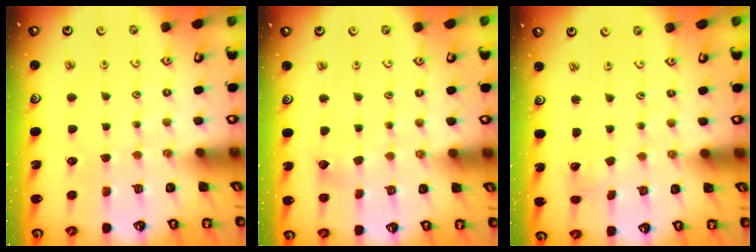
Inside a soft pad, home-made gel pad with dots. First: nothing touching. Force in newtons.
{"total": 5.3, "press": 5.3, "slide": 0.6}
{"total": 2.4, "press": 2.4, "slide": 0.2}